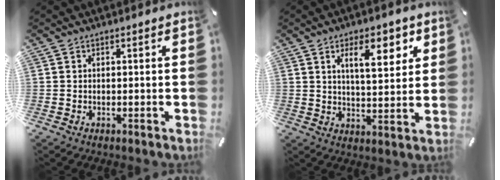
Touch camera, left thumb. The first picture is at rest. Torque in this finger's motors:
{"motor_torque": [0.17, 0.12, 0.48, 0.13, 0.02]}